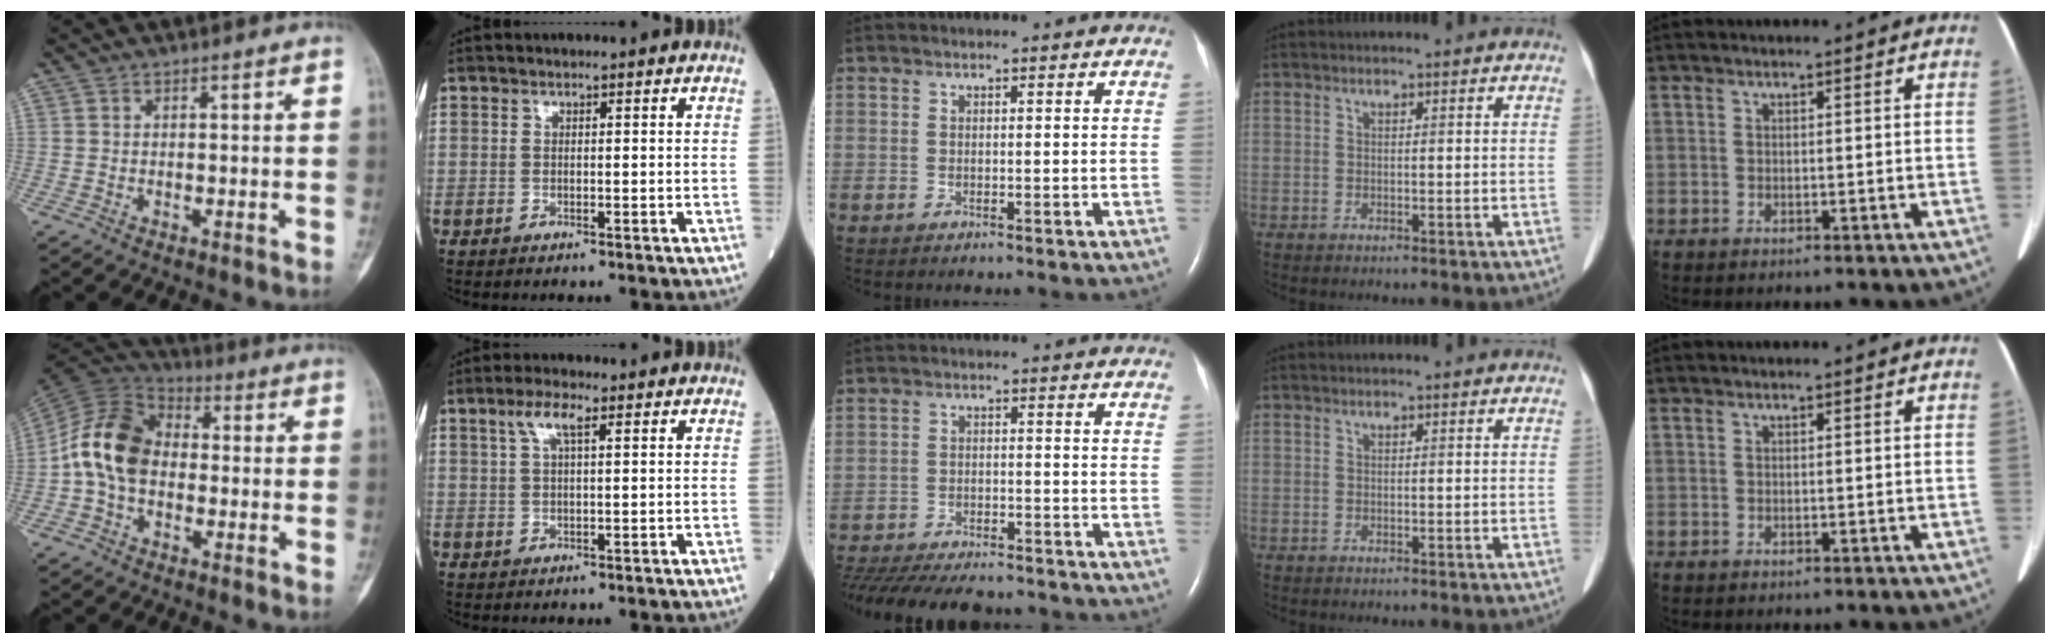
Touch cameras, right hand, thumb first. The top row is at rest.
{"thumb": {"total": 12.9, "force": [-1.2, 9.3, 8.9], "torque": [-0.155, 0.034, -0.038]}, "index": {"total": 3.7, "force": [1.9, 0.7, 3.1], "torque": [-0.068, 0.012, 0.039]}, "middle": {"total": 19.4, "force": [-17.0, 4.8, 8.1], "torque": [-0.208, -0.034, -0.244]}}